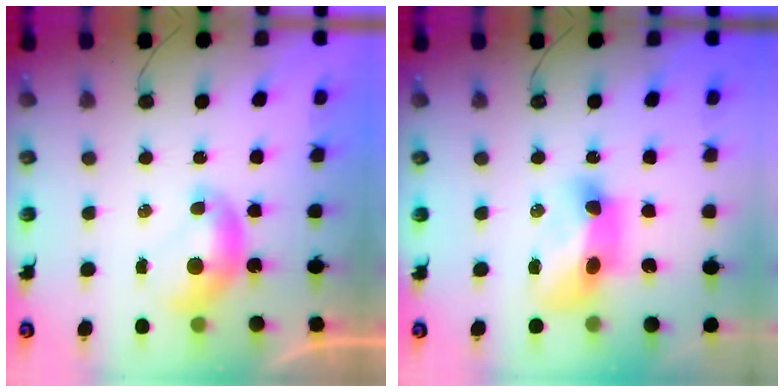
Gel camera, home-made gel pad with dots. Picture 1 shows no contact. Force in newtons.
{"total": 9.1, "press": 9.1, "slide": 0.8}